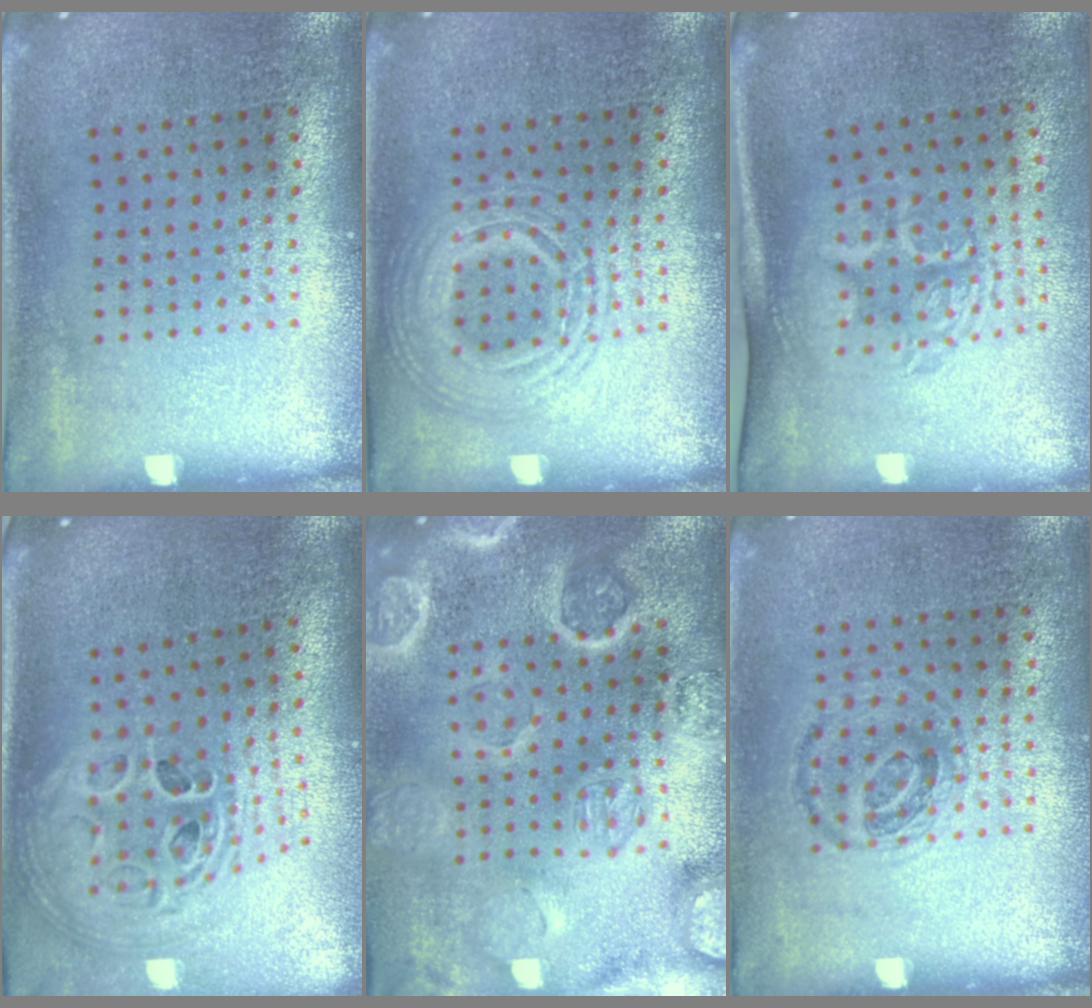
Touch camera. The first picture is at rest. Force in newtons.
{"total": 1.6, "press": 1.6, "slide": 0.2}
{"total": 1.7, "press": 1.3, "slide": 1.1}
{"total": 1.9, "press": 1.5, "slide": 1.1}
{"total": 4.4, "press": 4.0, "slide": 1.9}
{"total": 0.9, "press": 0.8, "slide": 0.5}